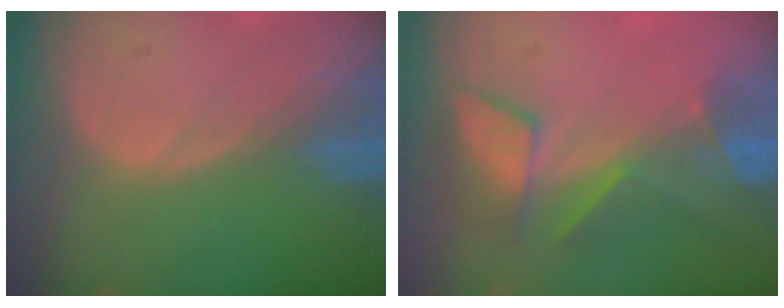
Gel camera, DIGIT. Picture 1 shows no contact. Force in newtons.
{"total": 8.1, "press": 7.0, "slide": 3.9}